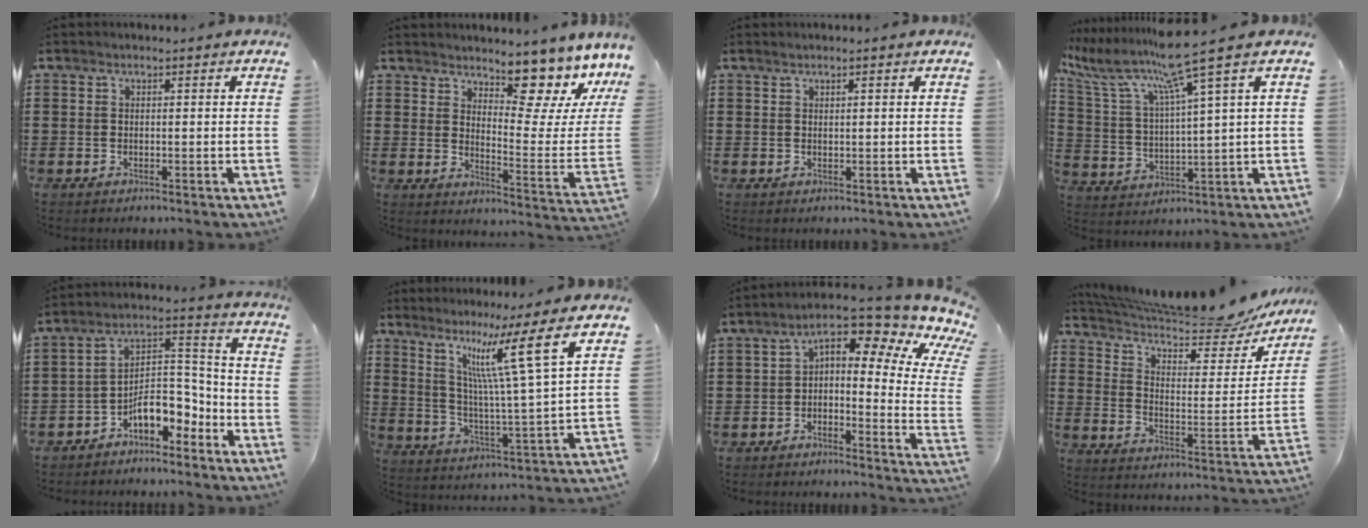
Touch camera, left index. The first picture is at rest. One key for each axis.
{"total": 9.8, "fx": 8.0, "fy": 2.7, "fz": 5.0, "tx": -0.065, "ty": -0.081, "tz": 0.129}
{"total": 0.7, "fx": 0.5, "fy": -0.1, "fz": 0.5, "tx": -0.009, "ty": -0.001, "tz": 0.009}
{"total": 10.4, "fx": 7.7, "fy": 0.2, "fz": 7.0, "tx": -0.167, "ty": -0.040, "tz": 0.122}
{"total": 8.7, "fx": -6.3, "fy": 3.8, "fz": 4.6, "tx": -0.084, "ty": 0.014, "tz": -0.121}
{"total": 11.3, "fx": 6.6, "fy": -0.8, "fz": 9.1, "tx": -0.178, "ty": -0.030, "tz": 0.095}
{"total": 5.9, "fx": 2.9, "fy": 1.4, "fz": 4.9, "tx": -0.081, "ty": -0.036, "tz": 0.031}
{"total": 9.3, "fx": 8.2, "fy": 0.6, "fz": 4.2, "tx": -0.099, "ty": -0.066, "tz": 0.133}